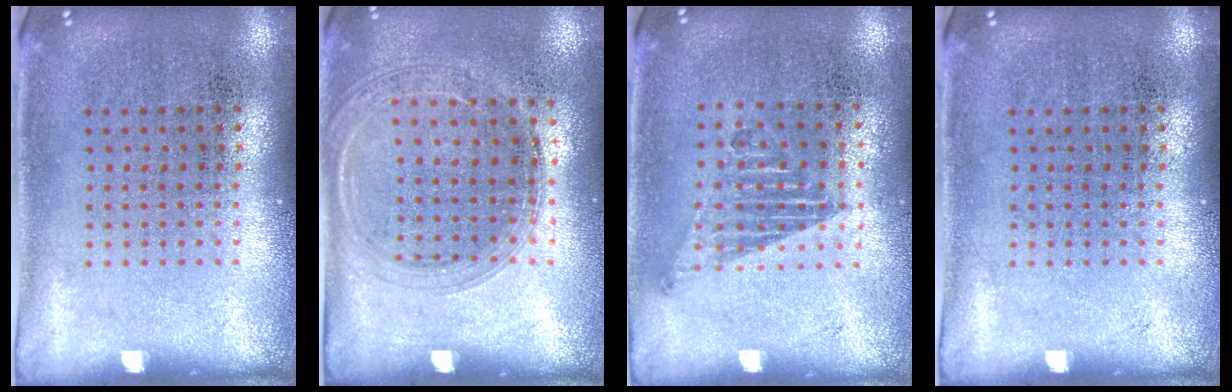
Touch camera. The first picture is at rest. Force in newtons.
{"total": 1.5, "press": 1.4, "slide": 0.3}
{"total": 1.2, "press": 1.0, "slide": 0.6}
{"total": 0.0}